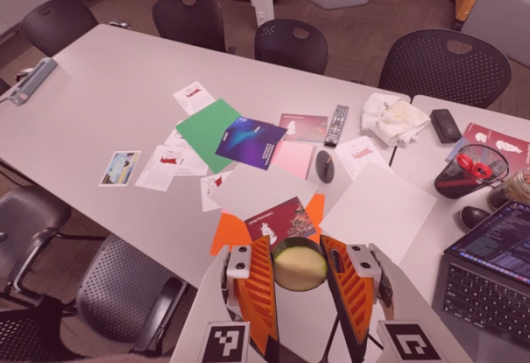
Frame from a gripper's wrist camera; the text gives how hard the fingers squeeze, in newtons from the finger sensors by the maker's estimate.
{"total": 8.2, "left": 8.2, "right": 8.3}